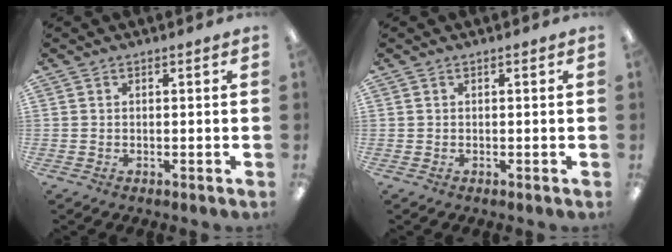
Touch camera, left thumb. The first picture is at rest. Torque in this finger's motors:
{"motor_torque": [-0.08, 0.08, 0.03, -0.03, 0.00]}